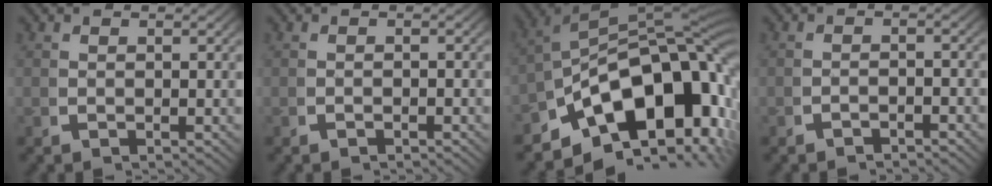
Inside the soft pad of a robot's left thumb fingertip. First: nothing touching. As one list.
[{"total": 0.7, "force": [-0.7, 0.1, 0.1], "torque": [-0.002, -0.002, -0.011]}, {"total": 24.1, "force": [-2.0, 14.7, 19.0], "torque": [-0.297, -0.051, -0.018]}, {"total": 1.7, "force": [-1.7, 0.3, 0.3], "torque": [-0.002, -0.005, -0.027]}]